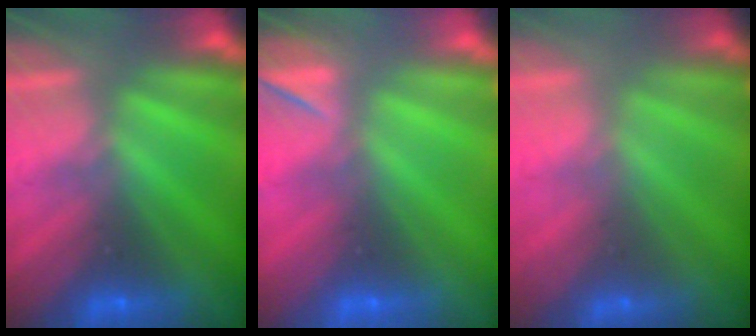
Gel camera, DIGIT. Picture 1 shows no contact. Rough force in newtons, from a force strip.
{"total": 4.6}
{"total": 2.2}